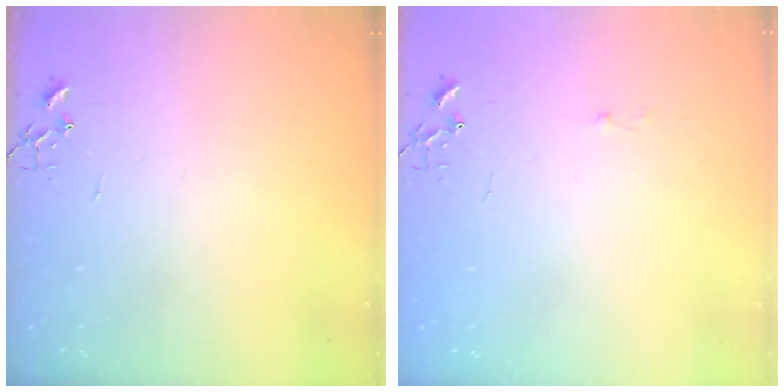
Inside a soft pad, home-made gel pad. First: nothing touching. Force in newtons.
{"total": 1.8, "press": 1.8, "slide": 0.2}